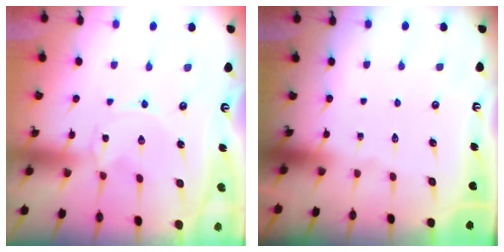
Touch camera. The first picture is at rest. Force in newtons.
{"total": 0.0}